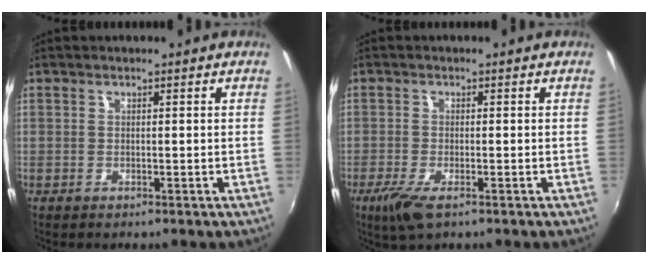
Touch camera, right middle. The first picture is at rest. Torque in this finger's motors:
{"motor_torque": [0.67, -0.46, 0.37, 0.11]}